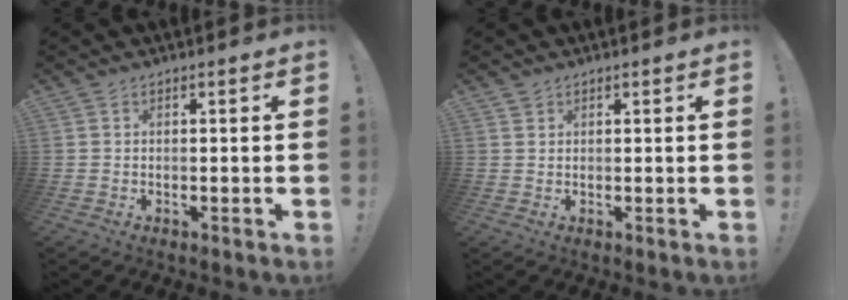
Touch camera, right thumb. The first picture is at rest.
{"total": 1.2, "force": [1.0, 0.8, 0.1], "torque": [0.003, -0.003, 0.018]}